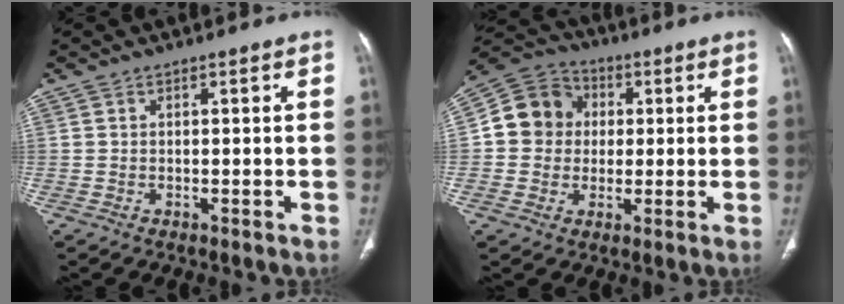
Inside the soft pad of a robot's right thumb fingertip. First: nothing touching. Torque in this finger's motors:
{"motor_torque": [0.66, 1.74, 0.24, -0.32, 0.05]}